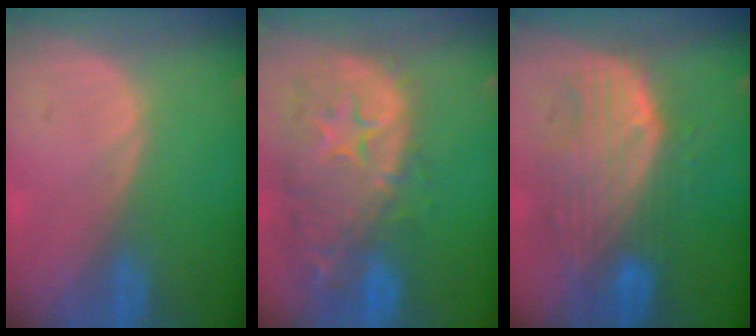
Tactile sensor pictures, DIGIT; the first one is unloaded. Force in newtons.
{"total": 14.0, "press": 11.3, "slide": 8.2}
{"total": 10.1, "press": 8.8, "slide": 4.9}